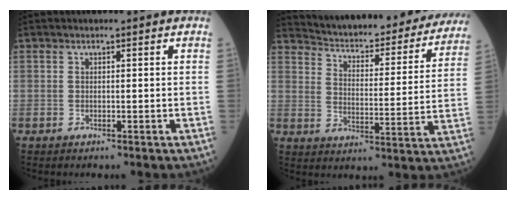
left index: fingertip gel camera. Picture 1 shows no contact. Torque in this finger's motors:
{"motor_torque": [0.07, -1.02, 0.28, 0.09]}